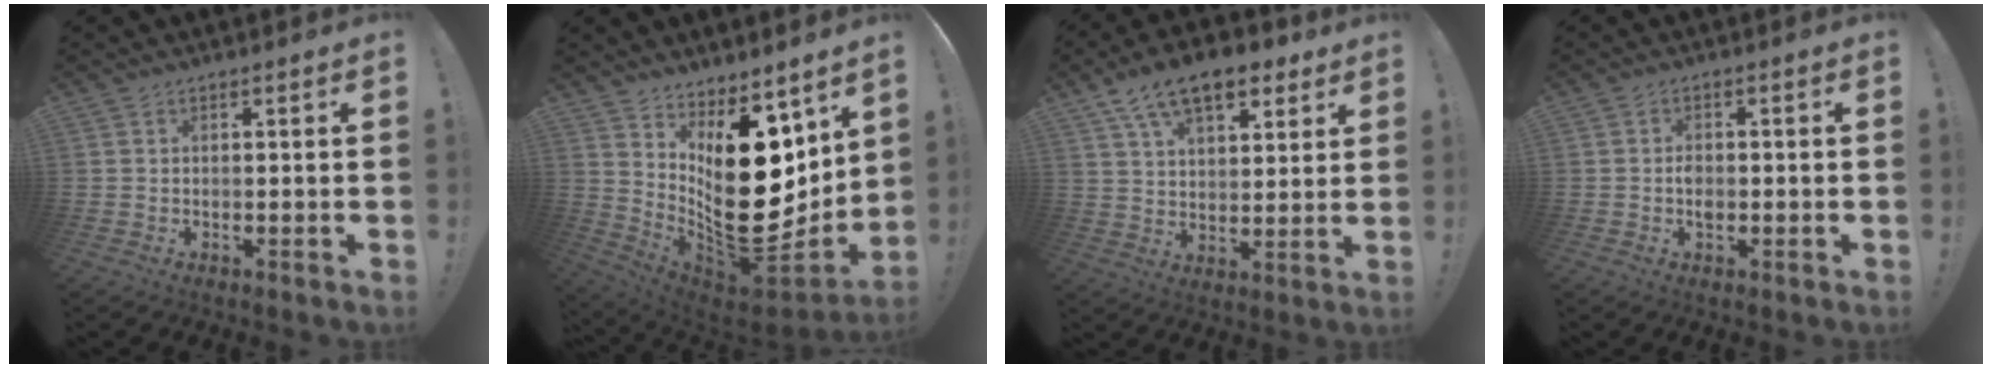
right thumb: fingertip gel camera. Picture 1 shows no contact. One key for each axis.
{"total": 23.9, "fx": 2.8, "fy": 12.9, "fz": 19.9, "tx": -0.299, "ty": -0.053, "tz": 0.068}
{"total": 14.0, "fx": 8.8, "fy": 7.0, "fz": 8.4, "tx": -0.139, "ty": -0.040, "tz": 0.158}
{"total": 2.5, "fx": -0.6, "fy": 1.7, "fz": 1.8, "tx": -0.016, "ty": 0.000, "tz": -0.013}